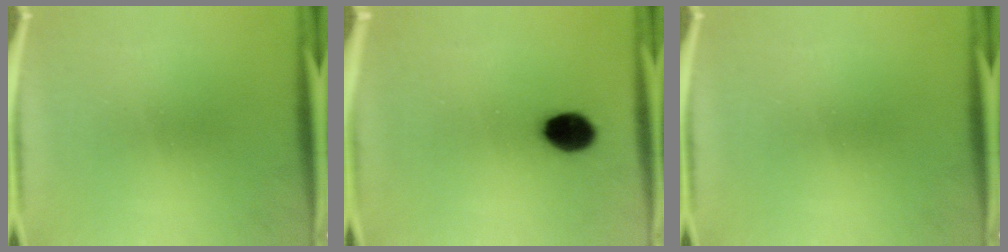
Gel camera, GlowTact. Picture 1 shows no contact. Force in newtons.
{"total": 8.4}
{"total": 0.0}